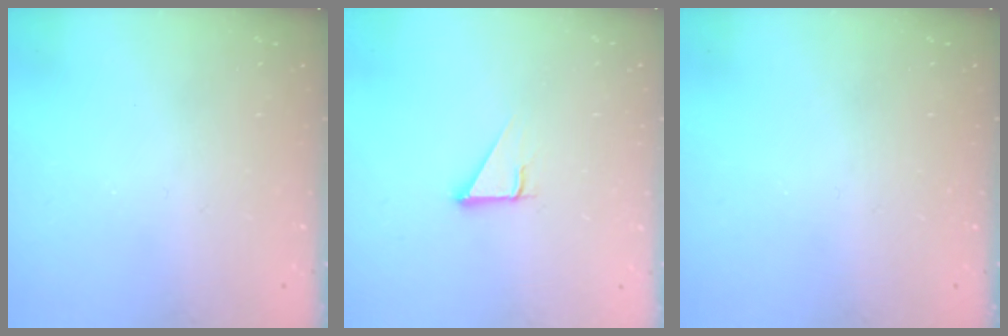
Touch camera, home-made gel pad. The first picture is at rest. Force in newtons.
{"total": 2.9, "press": 2.9, "slide": 0.1}
{"total": 0.0}